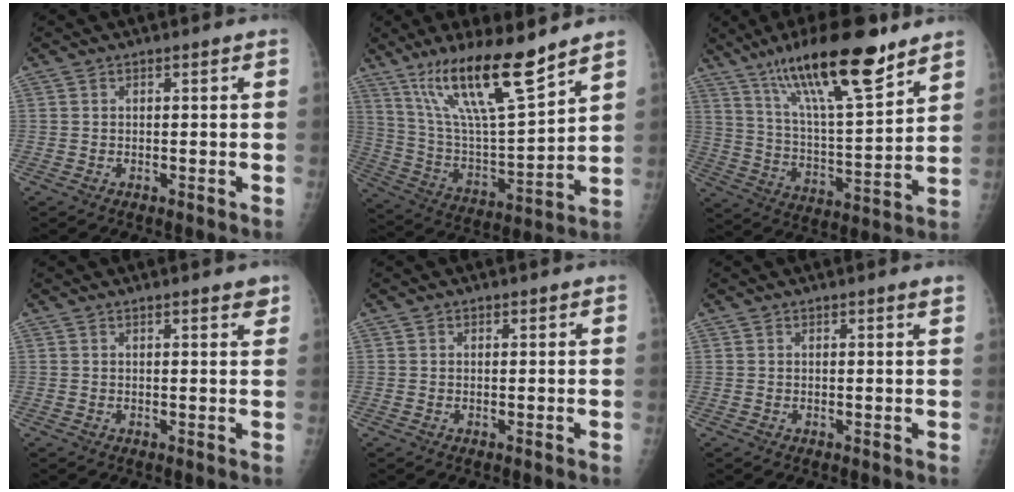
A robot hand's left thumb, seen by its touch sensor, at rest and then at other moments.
{"total": 18.9, "force": [13.1, 3.1, 13.3], "torque": [-0.223, -0.067, 0.247]}
{"total": 21.2, "force": [14.2, 4.8, 15.0], "torque": [-0.240, -0.060, 0.248]}
{"total": 3.2, "force": [2.5, 0.8, 1.8], "torque": [-0.008, -0.009, 0.031]}
{"total": 0.9, "force": [0.6, 0.7, 0.1], "torque": [0.012, -0.003, 0.005]}
{"total": 1.2, "force": [1.1, 0.1, 0.6], "torque": [-0.001, -0.006, 0.014]}